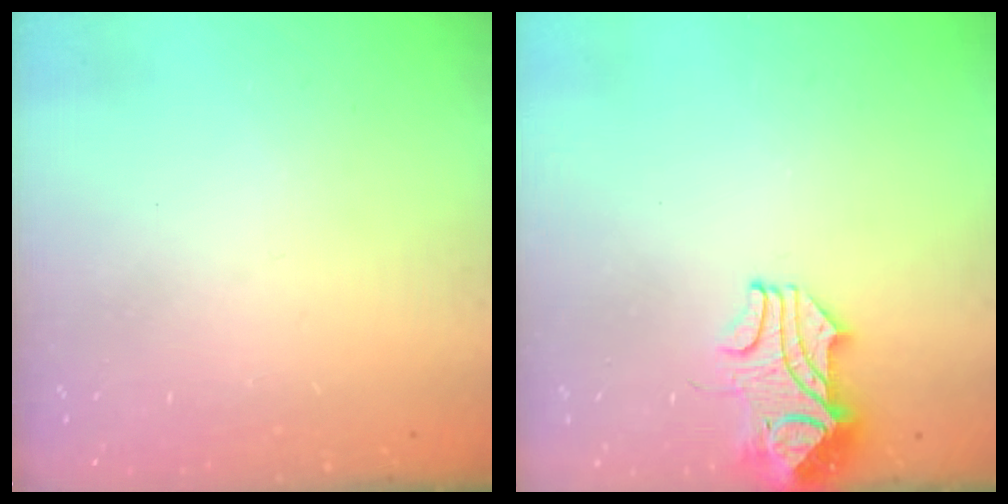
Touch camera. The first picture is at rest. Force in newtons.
{"total": 2.4, "press": 2.2, "slide": 1.0}